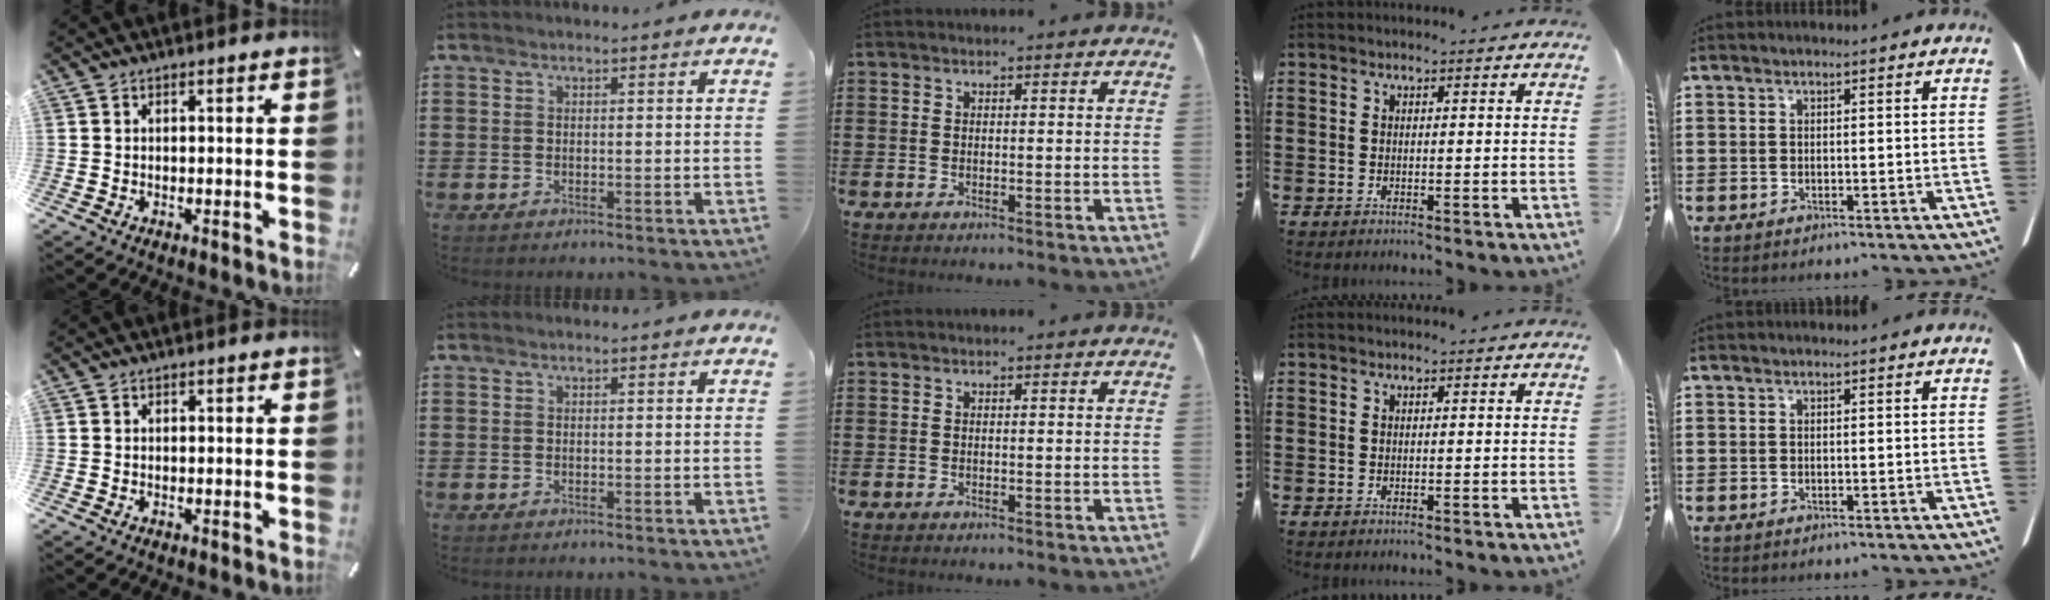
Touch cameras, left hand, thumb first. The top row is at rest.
{}